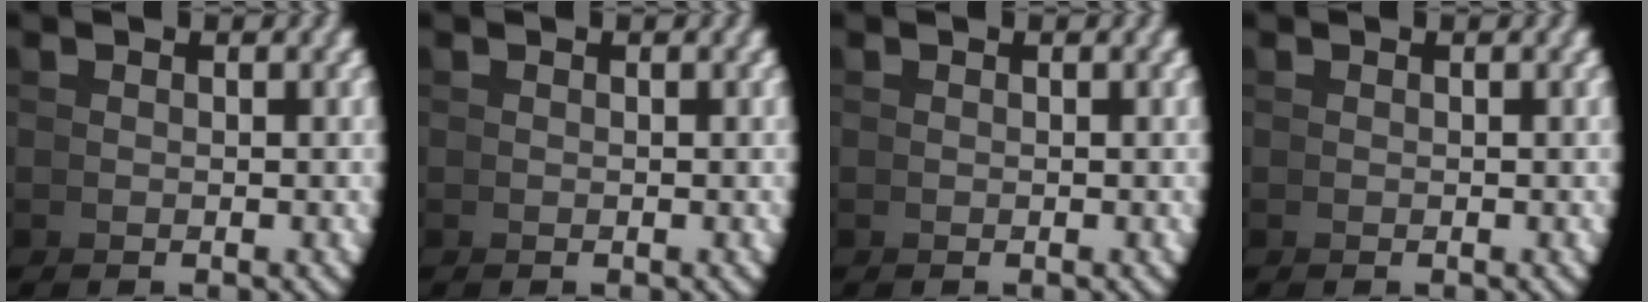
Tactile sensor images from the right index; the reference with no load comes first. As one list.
[{"total": 0.0}, {"total": 0.0}, {"total": 0.0}]